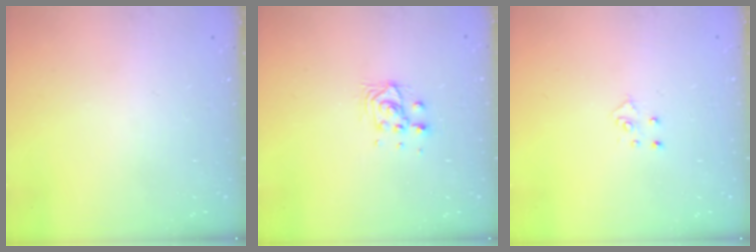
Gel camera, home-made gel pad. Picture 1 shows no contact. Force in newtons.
{"total": 6.4, "press": 6.4, "slide": 0.4}
{"total": 4.2, "press": 4.2, "slide": 0.4}